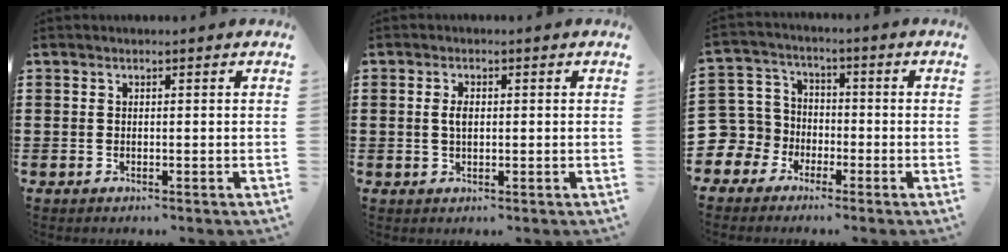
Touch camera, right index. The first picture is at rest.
{"total": 2.4, "force": [0.3, 1.1, 2.1], "torque": [-0.044, 0.006, 0.003]}
{"total": 6.4, "force": [-1.7, 6.1, 0.2], "torque": [-0.062, -0.006, -0.040]}